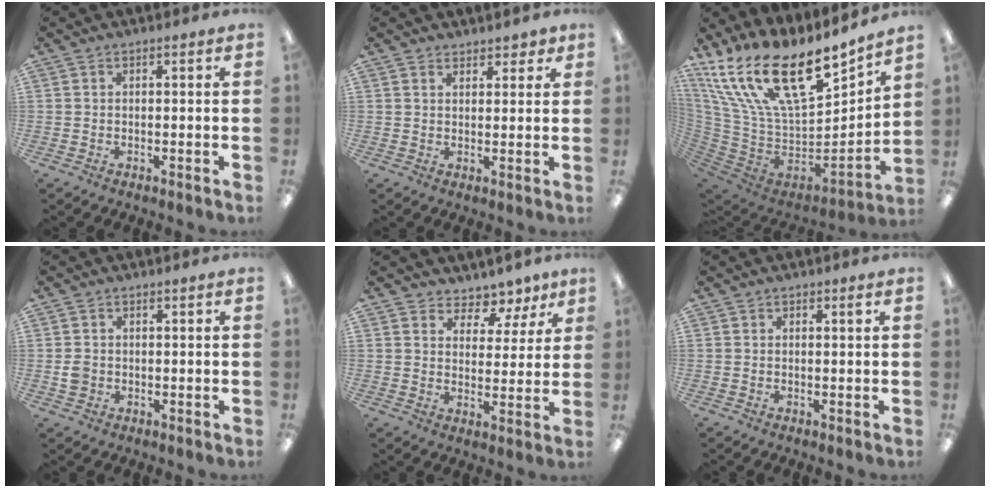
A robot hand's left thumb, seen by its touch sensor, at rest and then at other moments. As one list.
[{"total": 3.0, "force": [2.7, 1.4, 0.5], "torque": [0.004, -0.014, 0.048]}, {"total": 26.3, "force": [14.1, 12.0, 18.6], "torque": [-0.344, -0.099, 0.261]}, {"total": 2.2, "force": [0.0, 2.0, 1.0], "torque": [-0.019, 0.004, 0.000]}, {"total": 6.2, "force": [5.0, 3.3, 1.4], "torque": [-0.024, -0.044, 0.088]}, {"total": 0.7, "force": [0.5, 0.0, 0.4], "torque": [-0.008, 0.001, 0.009]}]